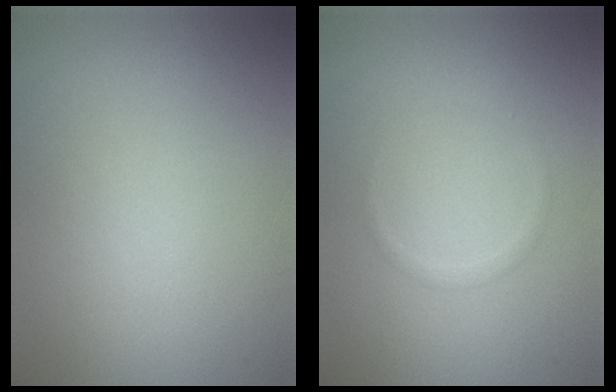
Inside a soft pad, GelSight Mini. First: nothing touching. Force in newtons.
{"total": 0.6, "press": 0.6, "slide": 0.0}